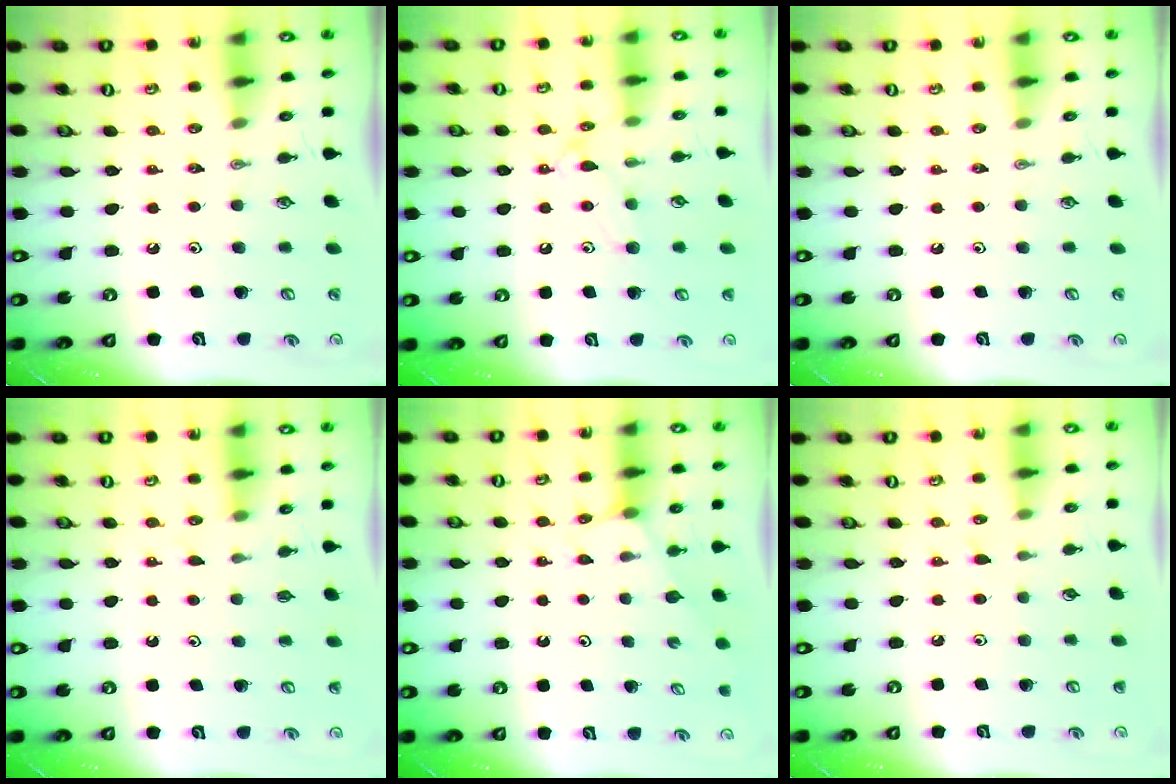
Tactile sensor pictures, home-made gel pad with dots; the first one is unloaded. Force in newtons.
{"total": 10.6, "press": 10.6, "slide": 0.7}
{"total": 0.0}
{"total": 6.4, "press": 6.4, "slide": 0.1}
{"total": 4.1, "press": 4.1, "slide": 0.5}
{"total": 4.3, "press": 4.2, "slide": 0.6}